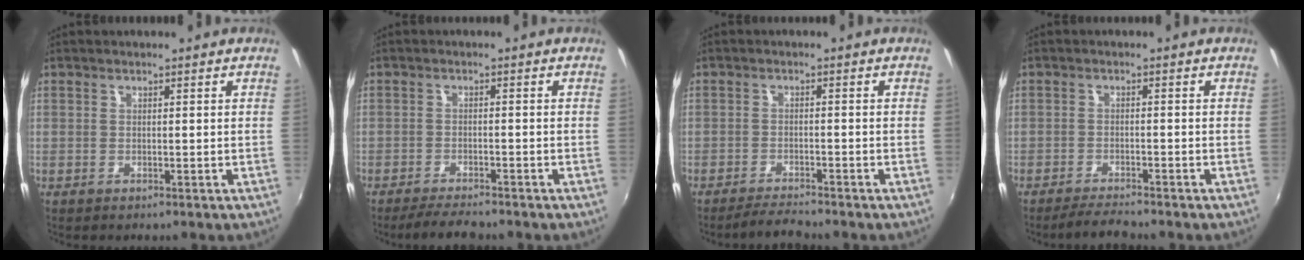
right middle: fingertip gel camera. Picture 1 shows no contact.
{"total": 5.2, "force": [-4.6, 0.6, 2.3], "torque": [-0.060, -0.013, -0.079]}
{"total": 3.8, "force": [-3.7, 0.0, 1.1], "torque": [-0.041, -0.010, -0.068]}
{"total": 4.0, "force": [-3.7, 0.0, 1.4], "torque": [-0.046, -0.011, -0.068]}